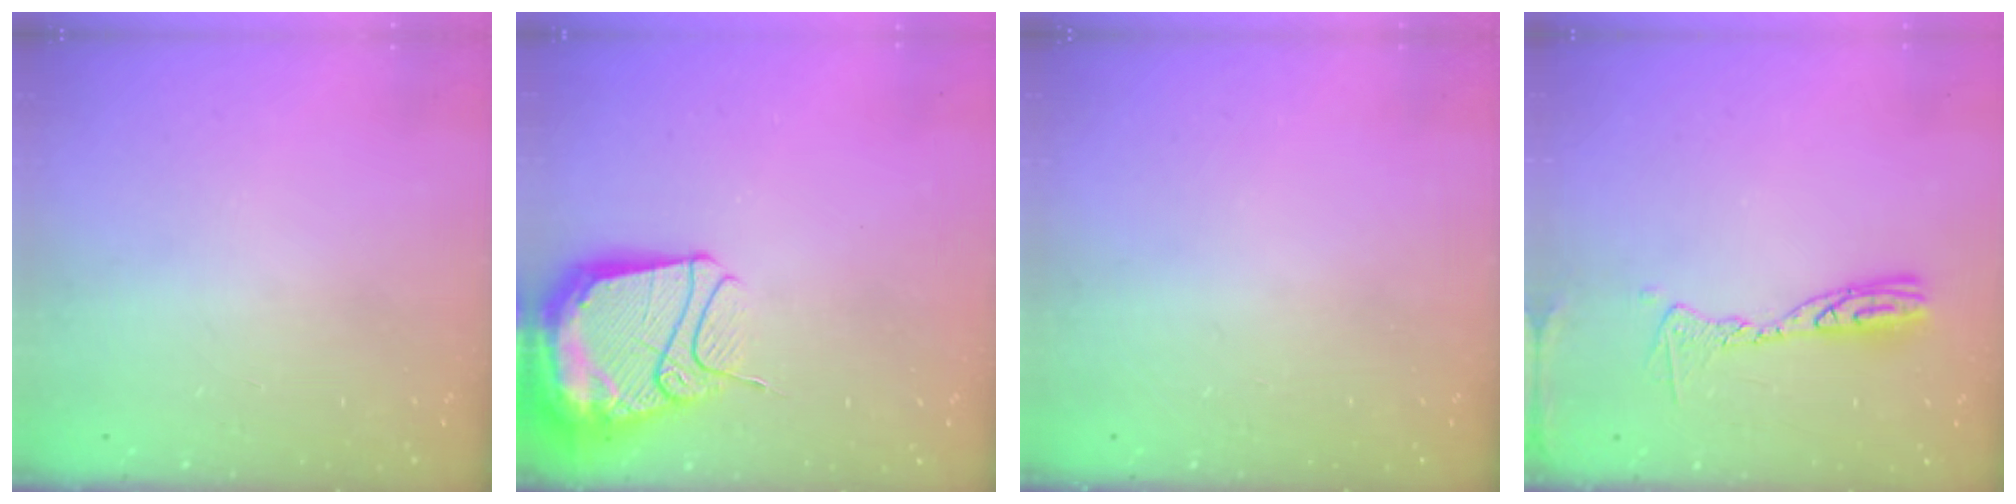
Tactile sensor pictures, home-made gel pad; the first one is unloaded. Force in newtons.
{"total": 17.2, "press": 17.1, "slide": 1.5}
{"total": 0.0}
{"total": 9.9, "press": 9.9, "slide": 0.8}